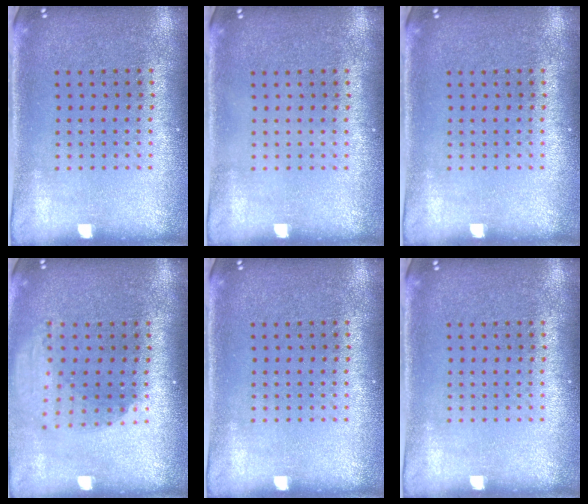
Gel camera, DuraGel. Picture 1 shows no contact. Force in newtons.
{"total": 0.0}
{"total": 0.0}
{"total": 1.9, "press": 1.5, "slide": 1.2}
{"total": 0.0}
{"total": 0.0}